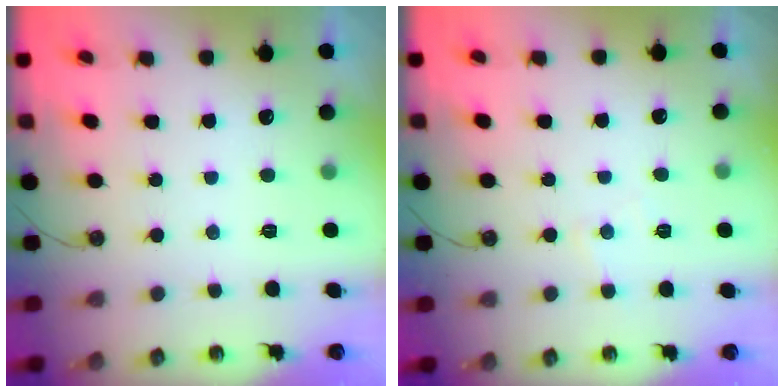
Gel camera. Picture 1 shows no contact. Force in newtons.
{"total": 4.0, "press": 3.9, "slide": 0.6}